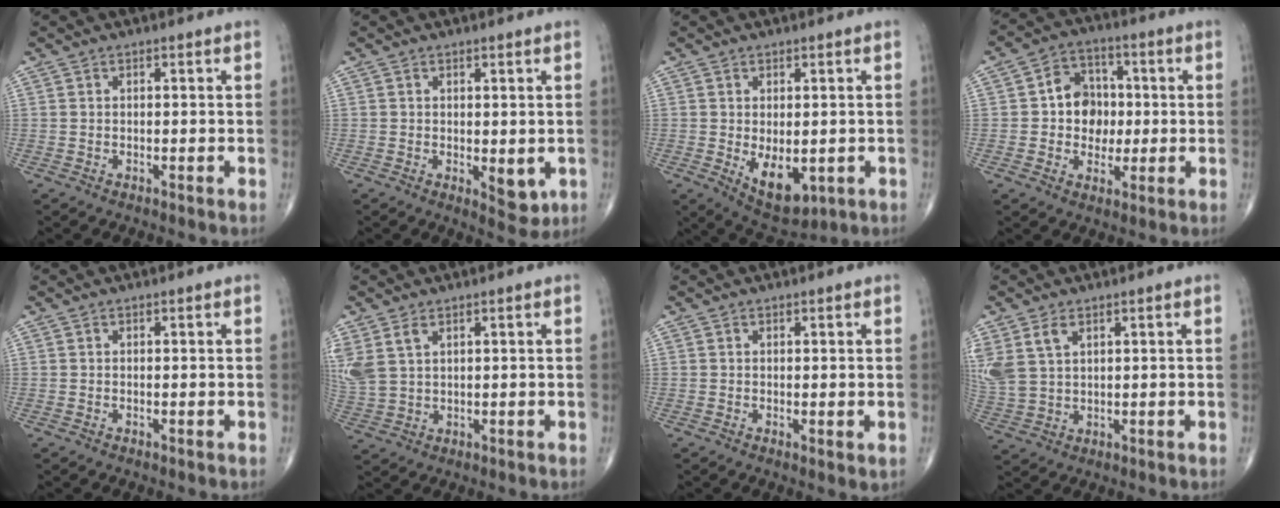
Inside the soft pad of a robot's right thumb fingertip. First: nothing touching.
{"total": 4.4, "force": [-0.6, 2.1, 3.8], "torque": [-0.035, -0.011, -0.003]}
{"total": 8.6, "force": [-1.6, 4.7, 7.0], "torque": [-0.094, -0.012, -0.006]}
{"total": 9.4, "force": [0.1, 7.8, 5.1], "torque": [-0.031, 0.014, -0.005]}
{"total": 0.0}
{"total": 6.9, "force": [3.1, 4.2, 4.6], "torque": [-0.115, 0.001, 0.077]}
{"total": 1.3, "force": [0.3, 0.5, 1.2], "torque": [-0.023, -0.008, 0.005]}
{"total": 8.1, "force": [3.5, 5.0, 5.2], "torque": [-0.123, -0.001, 0.085]}